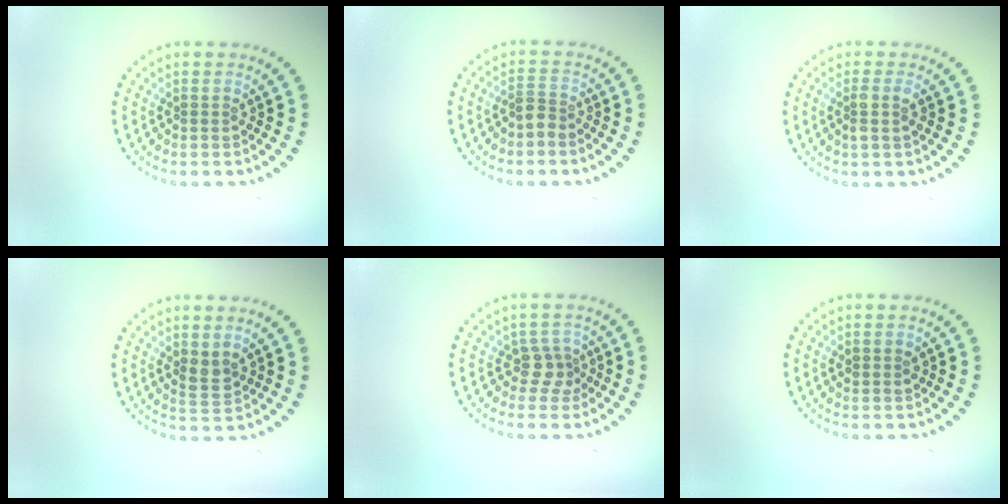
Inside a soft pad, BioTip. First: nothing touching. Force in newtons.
{"total": 1.7, "press": 1.3, "slide": 1.0}
{"total": 1.5, "press": 1.4, "slide": 0.6}
{"total": 1.7, "press": 1.6, "slide": 0.7}
{"total": 2.1, "press": 1.6, "slide": 1.4}
{"total": 1.1, "press": 1.0, "slide": 0.4}